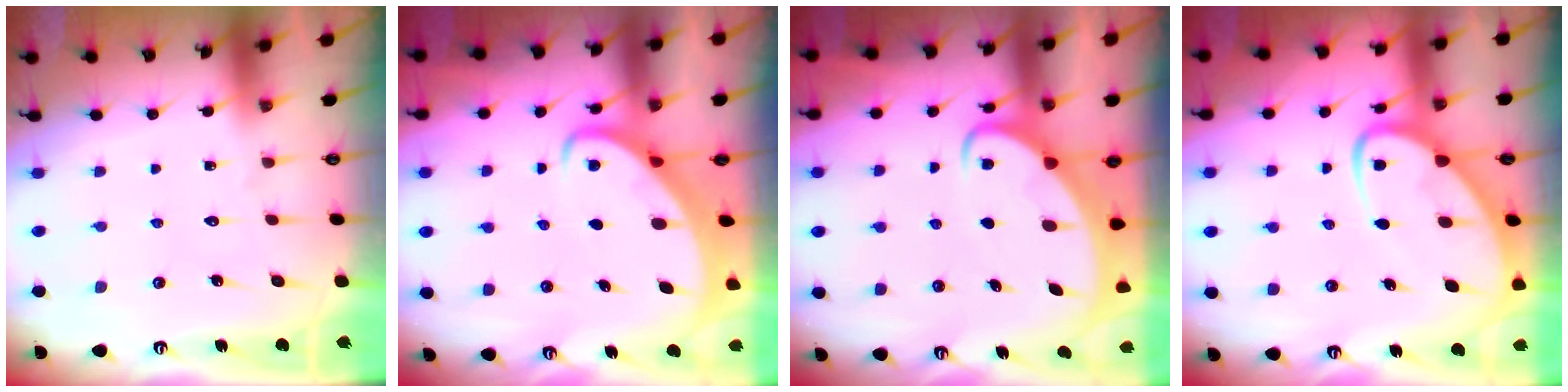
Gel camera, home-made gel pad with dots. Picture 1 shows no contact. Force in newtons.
{"total": 2.9, "press": 2.9, "slide": 0.3}
{"total": 2.5, "press": 2.4, "slide": 0.3}
{"total": 8.4, "press": 8.4, "slide": 0.8}